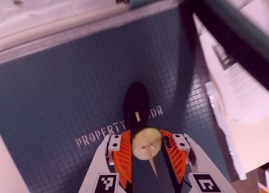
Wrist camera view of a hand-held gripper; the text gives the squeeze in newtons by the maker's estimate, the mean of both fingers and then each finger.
{"total": 8.8, "left": 8.8, "right": 8.8}